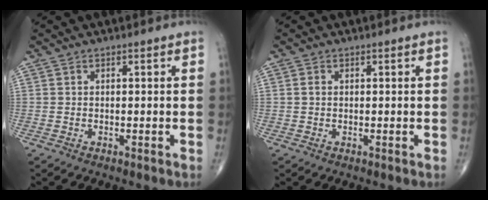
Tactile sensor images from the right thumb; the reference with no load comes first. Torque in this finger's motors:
{"motor_torque": [-0.19, 0.19, 0.06, -0.22, 0.01]}